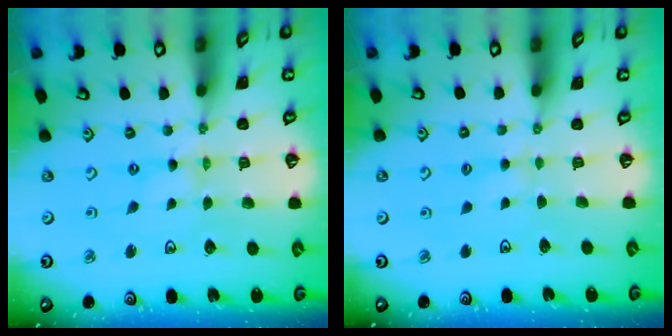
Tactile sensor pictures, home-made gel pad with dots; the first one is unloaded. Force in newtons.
{"total": 2.0, "press": 1.9, "slide": 0.4}